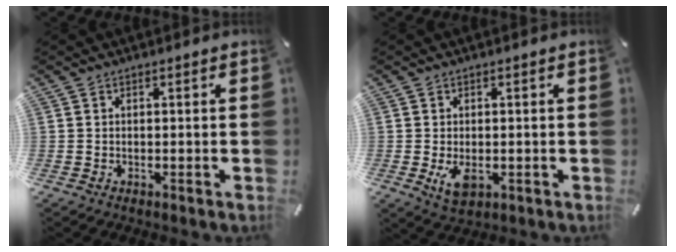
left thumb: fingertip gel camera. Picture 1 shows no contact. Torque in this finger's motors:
{"motor_torque": [0.13, 0.98, 0.24, -0.24, 0.09]}